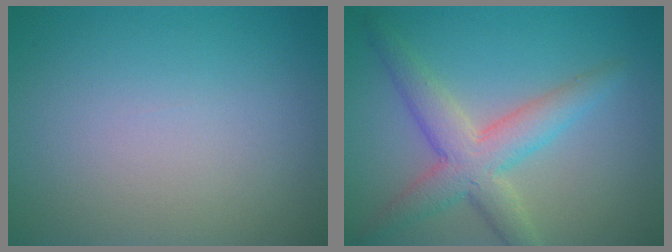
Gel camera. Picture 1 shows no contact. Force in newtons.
{"total": 5.0, "press": 5.0, "slide": 0.2}